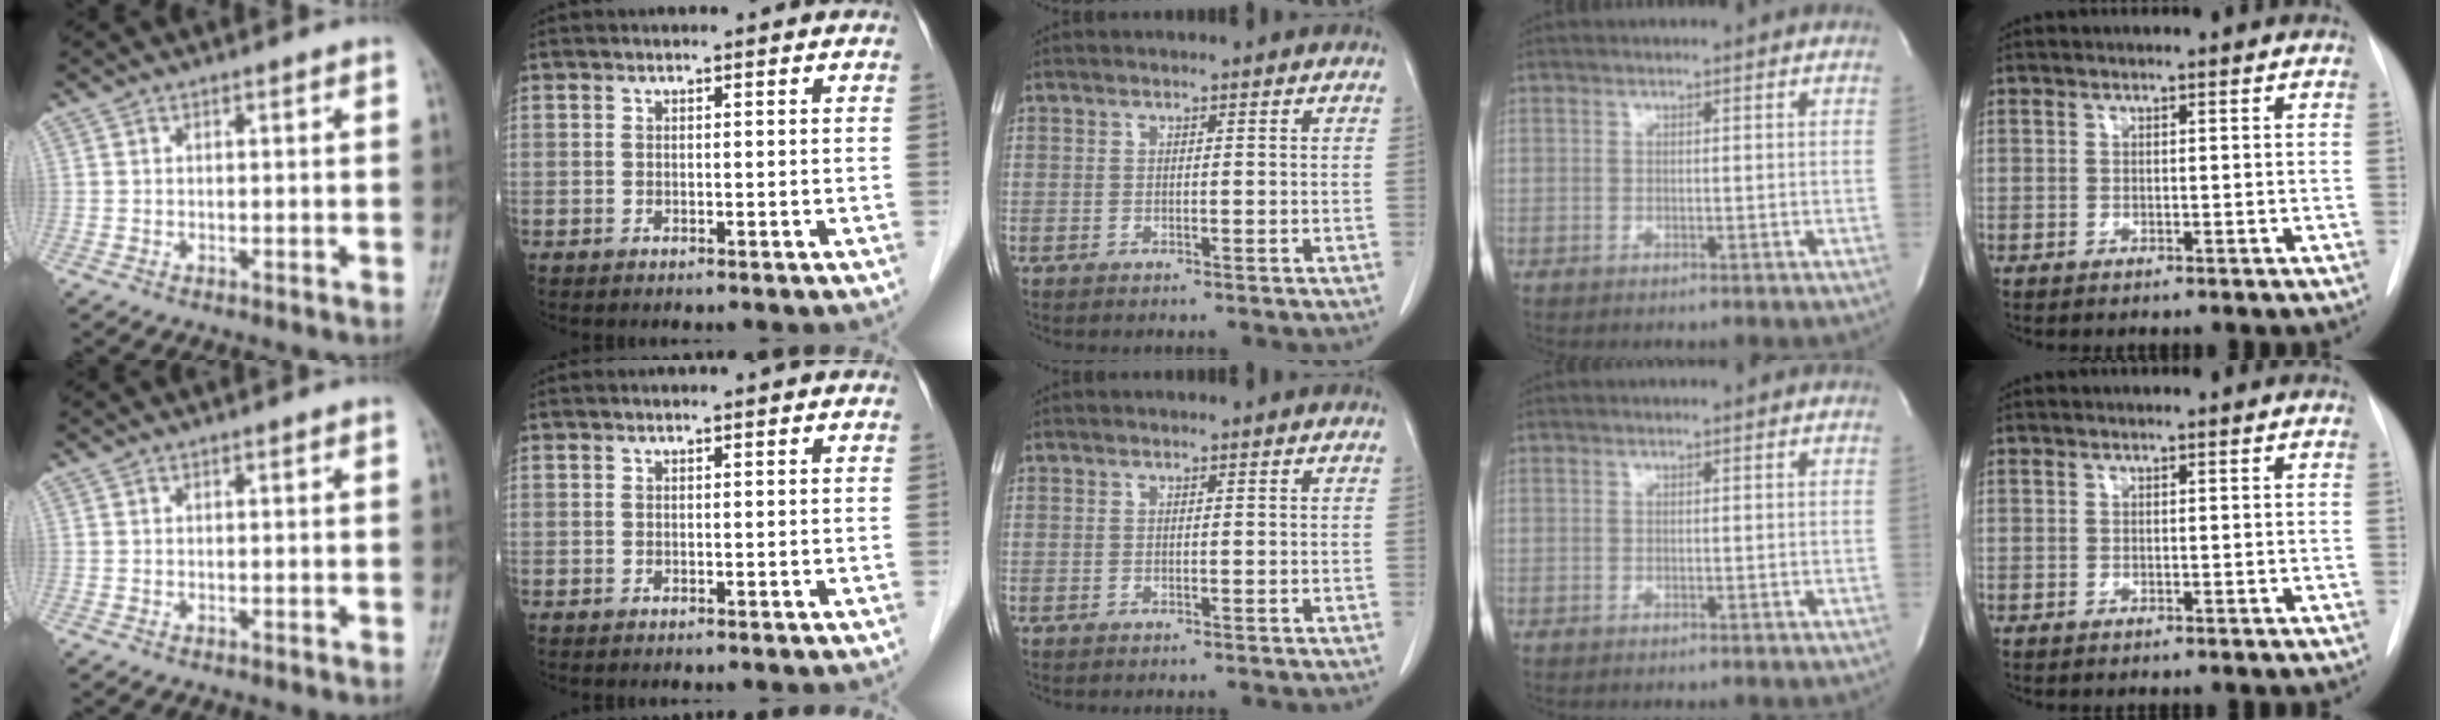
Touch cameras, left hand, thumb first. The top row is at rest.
{}